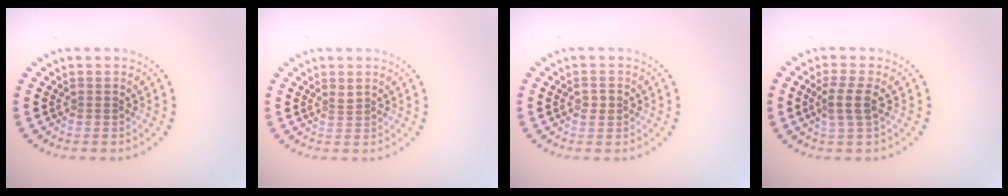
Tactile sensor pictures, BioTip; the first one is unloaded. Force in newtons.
{"total": 0.7, "press": 0.5, "slide": 0.5}
{"total": 1.1, "press": 1.0, "slide": 0.2}
{"total": 2.2, "press": 1.9, "slide": 1.2}